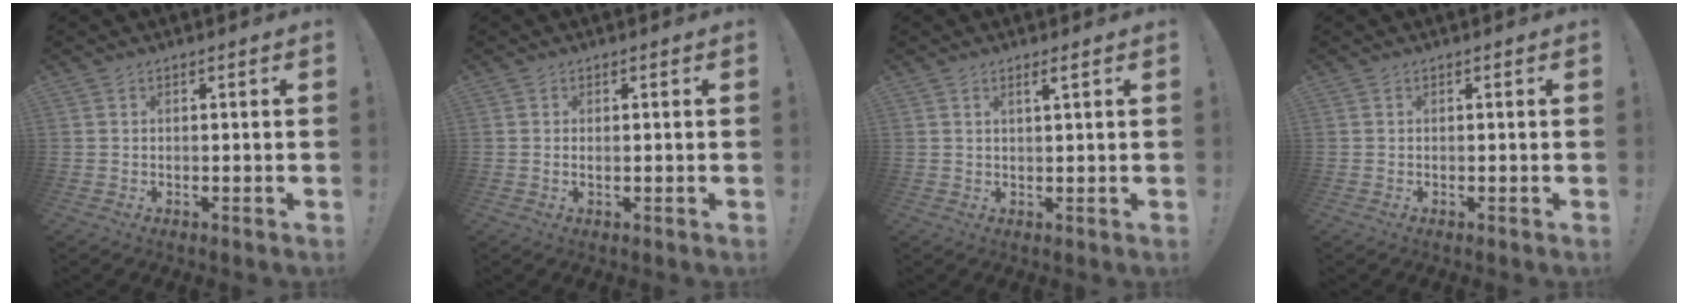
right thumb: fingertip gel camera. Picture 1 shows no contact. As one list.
[{"total": 0.9, "force": [0.1, 0.1, 0.9], "torque": [-0.016, -0.002, 0.000]}, {"total": 2.1, "force": [1.0, 0.0, 1.8], "torque": [-0.034, -0.001, 0.015]}, {"total": 0.0}]